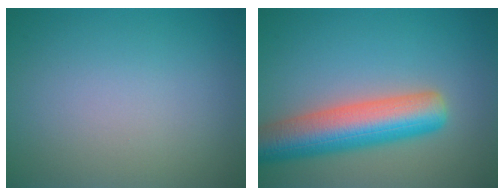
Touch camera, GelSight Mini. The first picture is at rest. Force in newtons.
{"total": 7.9, "press": 7.9, "slide": 0.4}